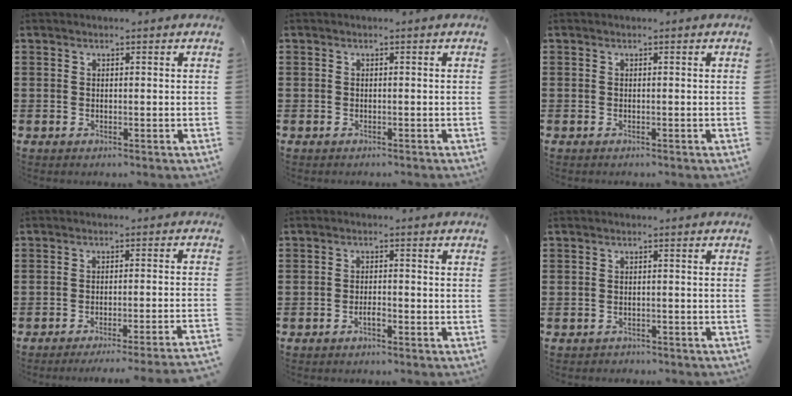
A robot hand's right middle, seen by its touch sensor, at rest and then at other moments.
{"total": 0.6, "force": [-0.5, 0.3, -0.1], "torque": [0.002, 0.004, -0.013]}
{"total": 0.0}
{"total": 3.2, "force": [-2.8, -0.7, 1.3], "torque": [-0.021, -0.006, -0.060]}
{"total": 1.7, "force": [-1.1, 0.4, 1.2], "torque": [-0.025, 0.000, -0.019]}
{"total": 1.0, "force": [-1.0, 0.3, -0.1], "torque": [-0.003, 0.002, -0.023]}